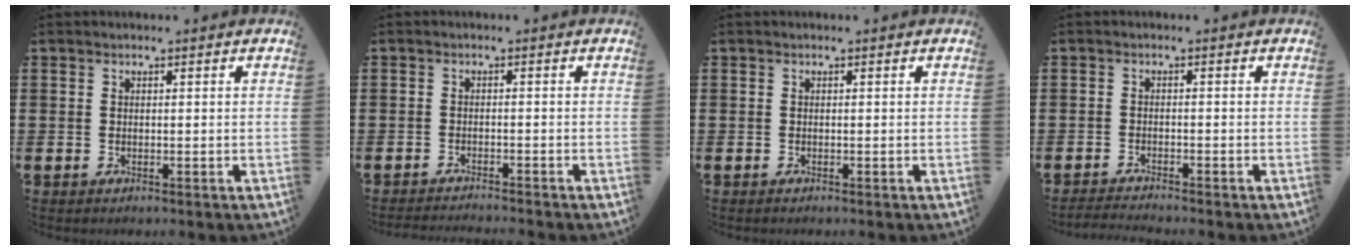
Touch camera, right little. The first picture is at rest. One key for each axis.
{"total": 1.3, "fx": -1.3, "fy": -0.2, "fz": 0.1, "tx": -0.002, "ty": 0.001, "tz": -0.026}
{"total": 0.0}
{"total": 1.3, "fx": -1.3, "fy": -0.1, "fz": 0.2, "tx": -0.005, "ty": 0.001, "tz": -0.025}